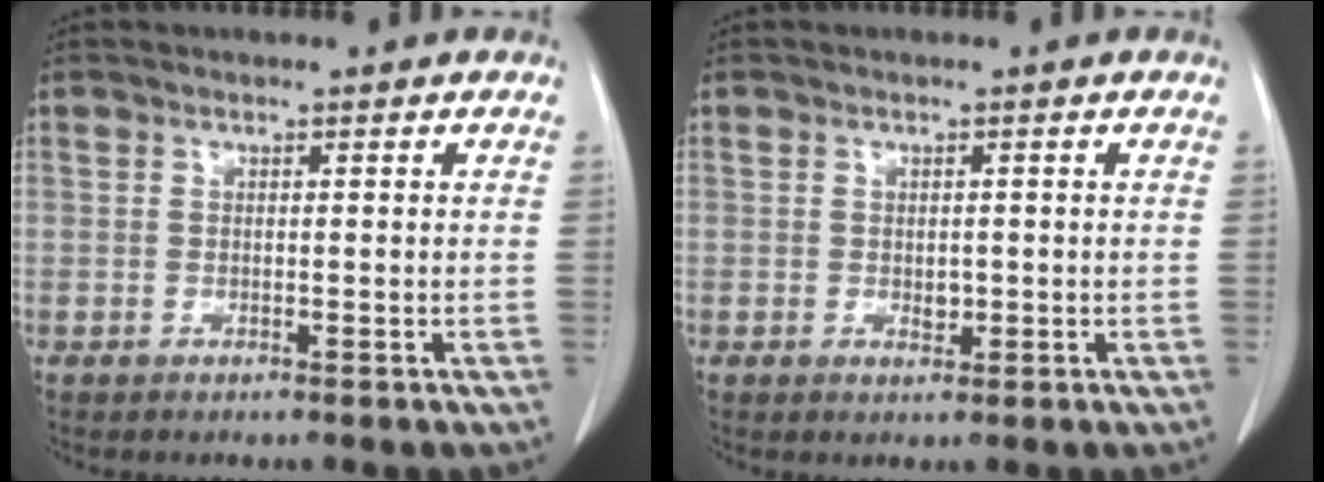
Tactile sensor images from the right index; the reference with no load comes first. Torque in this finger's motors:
{"motor_torque": [0.17, 0.06, 0.10, 0.02]}